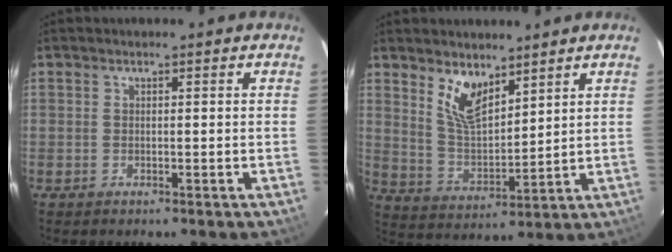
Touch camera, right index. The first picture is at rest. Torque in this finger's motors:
{"motor_torque": [0.18, 0.21, 0.06, 0.08]}